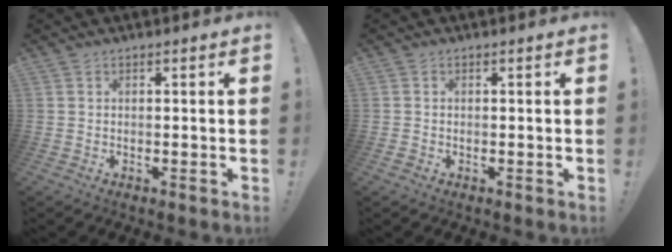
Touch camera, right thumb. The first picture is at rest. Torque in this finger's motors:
{"motor_torque": [0.12, -0.08, 0.26, -0.38, -0.03]}